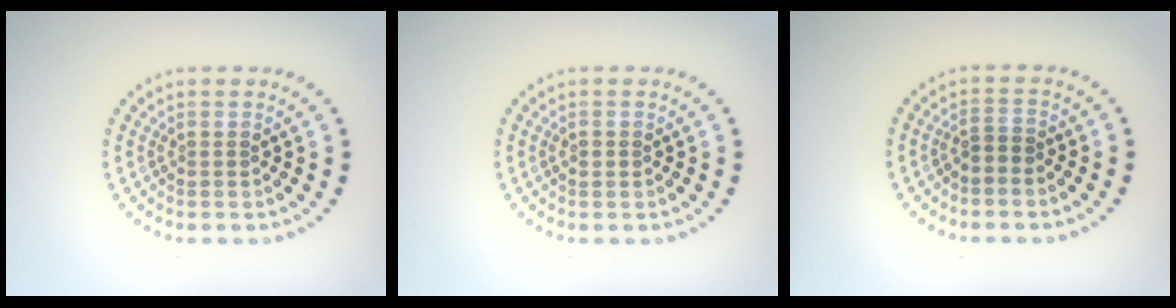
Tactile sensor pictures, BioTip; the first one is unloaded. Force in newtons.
{"total": 1.1, "press": 1.1, "slide": 0.2}
{"total": 1.2, "press": 0.9, "slide": 0.8}